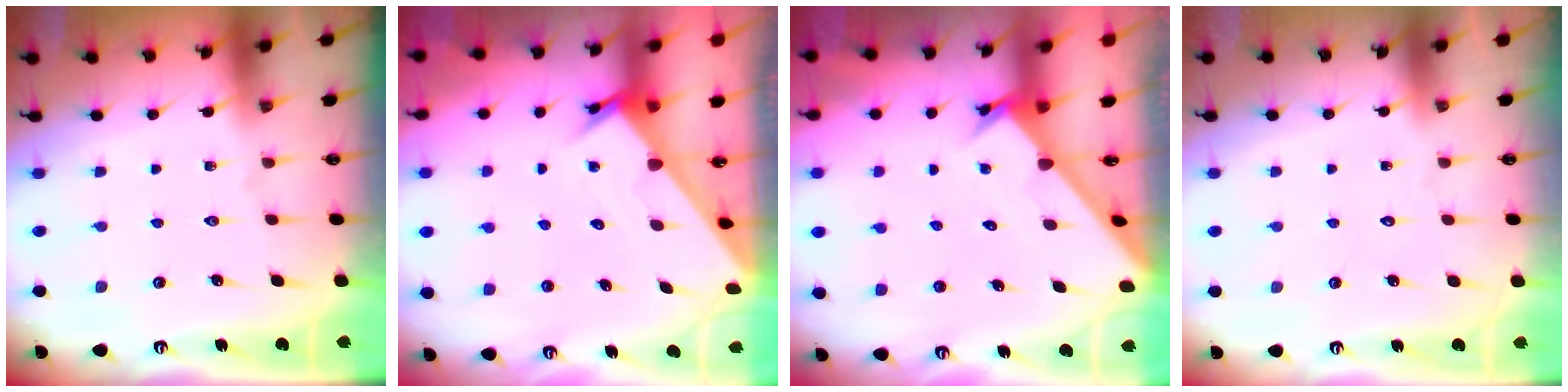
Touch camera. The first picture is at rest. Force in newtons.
{"total": 2.3, "press": 2.3, "slide": 0.1}
{"total": 2.4, "press": 2.4, "slide": 0.1}
{"total": 1.7, "press": 1.7, "slide": 0.1}